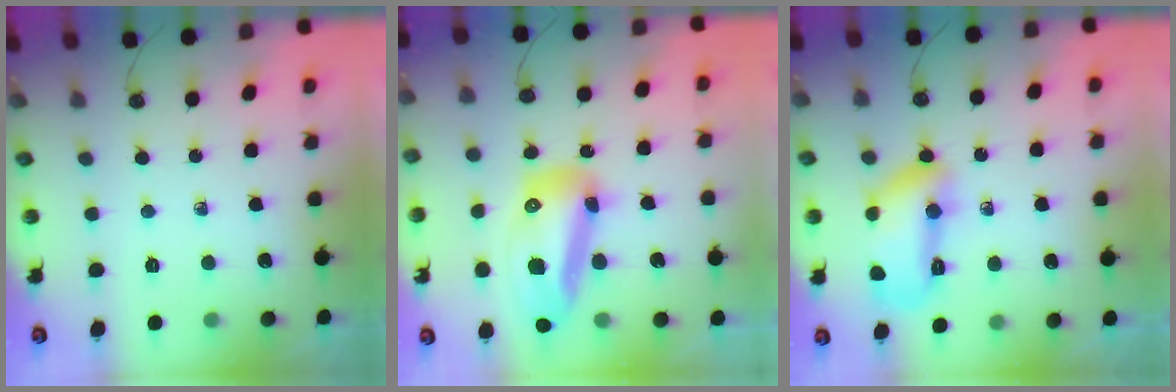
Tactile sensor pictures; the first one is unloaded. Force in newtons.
{"total": 16.9, "press": 16.8, "slide": 2.2}
{"total": 15.0, "press": 14.9, "slide": 1.7}